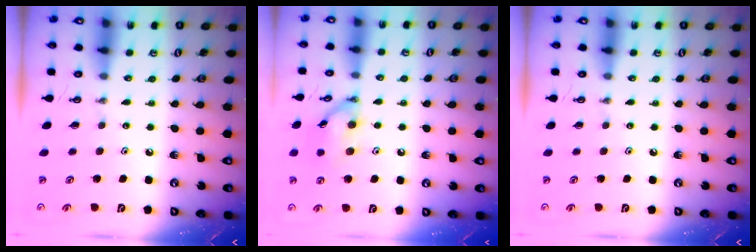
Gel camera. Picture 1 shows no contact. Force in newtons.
{"total": 12.3, "press": 12.3, "slide": 0.4}
{"total": 0.0}